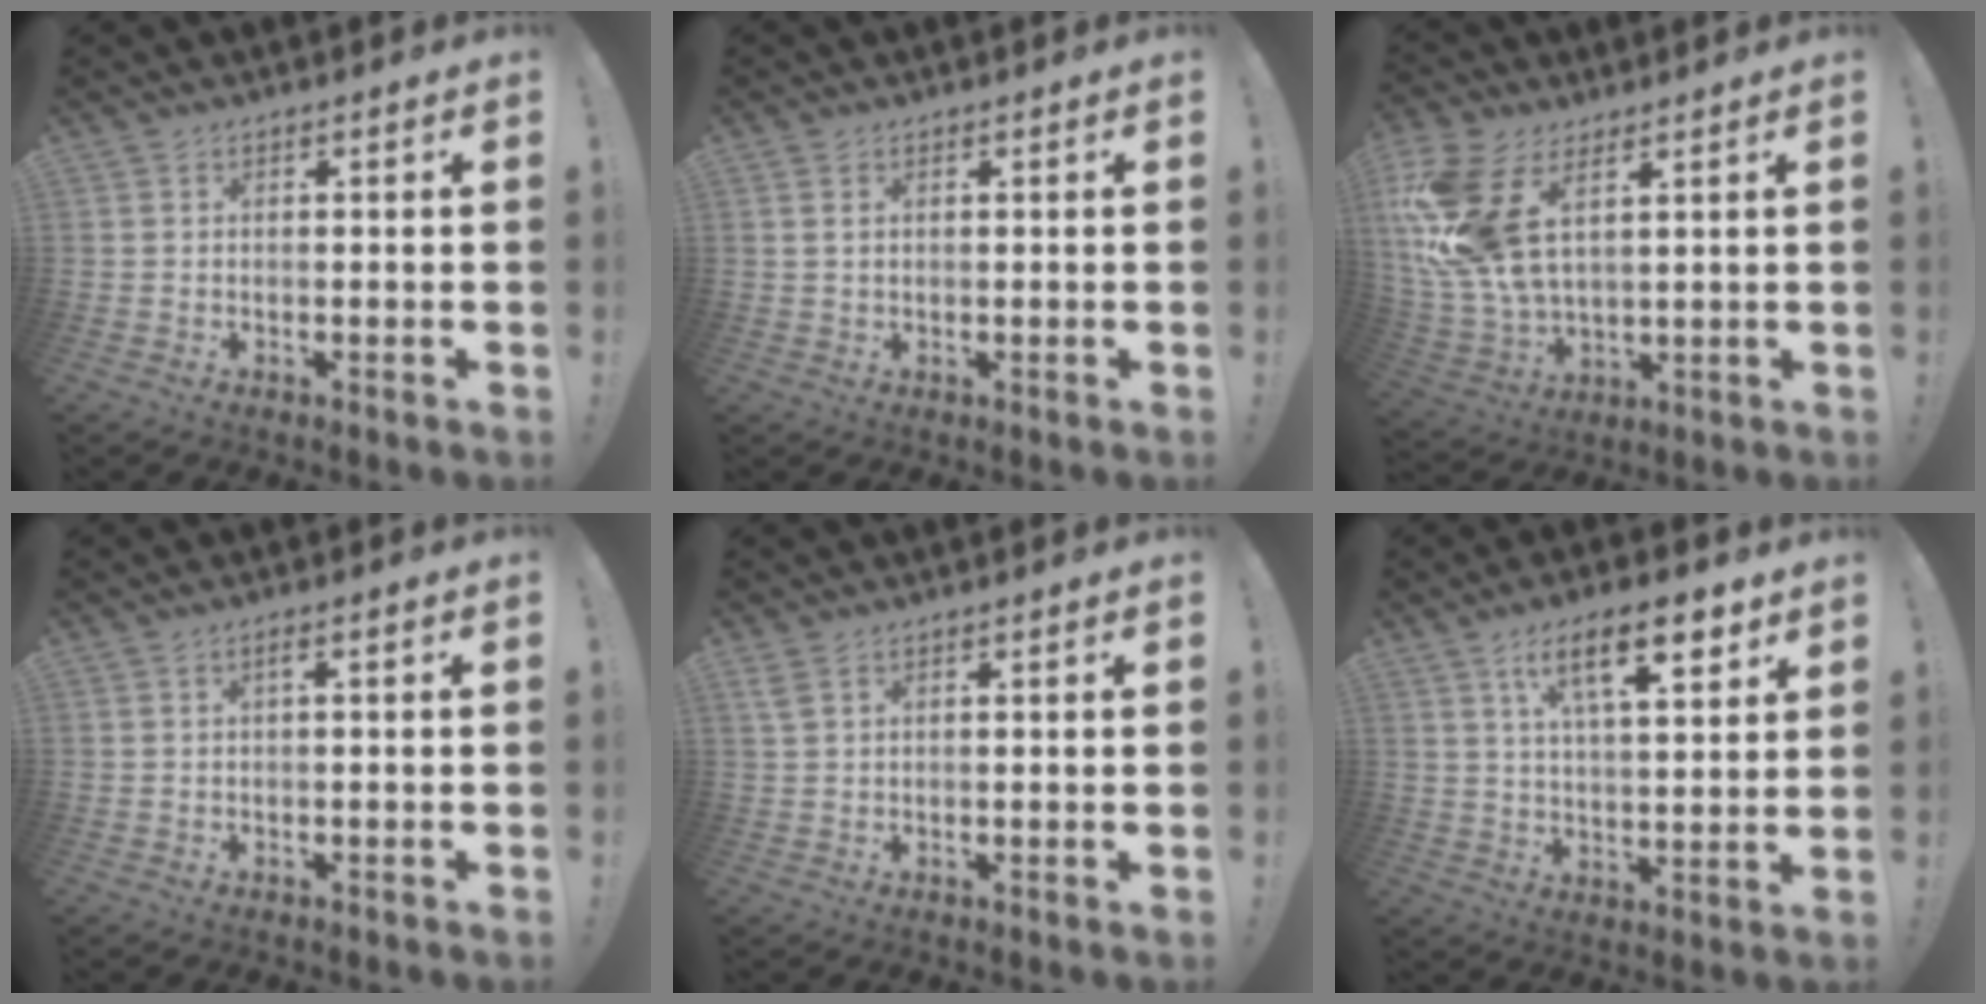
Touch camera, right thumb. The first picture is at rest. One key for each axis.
{"total": 1.4, "fx": 0.6, "fy": 0.7, "fz": 1.0, "tx": -0.023, "ty": 0.003, "tz": 0.012}
{"total": 15.8, "fx": 6.2, "fy": 8.0, "fz": 12.1, "tx": -0.245, "ty": -0.033, "tz": 0.115}
{"total": 1.5, "fx": 0.1, "fy": 0.0, "fz": 1.5, "tx": -0.025, "ty": 0.002, "tz": -0.003}
{"total": 2.4, "fx": 1.2, "fy": 0.6, "fz": 1.9, "tx": -0.042, "ty": 0.003, "tz": 0.025}
{"total": 14.2, "fx": 7.2, "fy": 4.7, "fz": 11.3, "tx": -0.181, "ty": -0.017, "tz": 0.115}